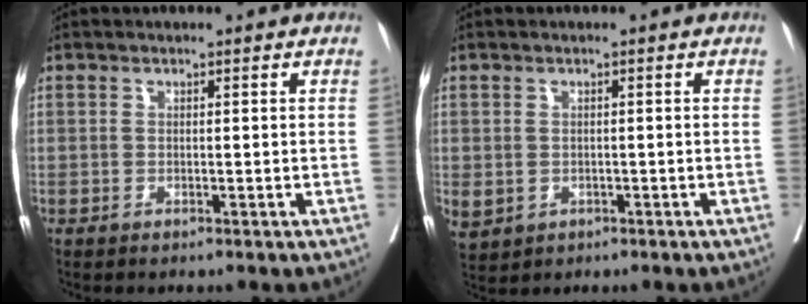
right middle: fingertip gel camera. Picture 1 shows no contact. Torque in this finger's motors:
{"motor_torque": [1.21, -0.92, 1.05, 0.21]}